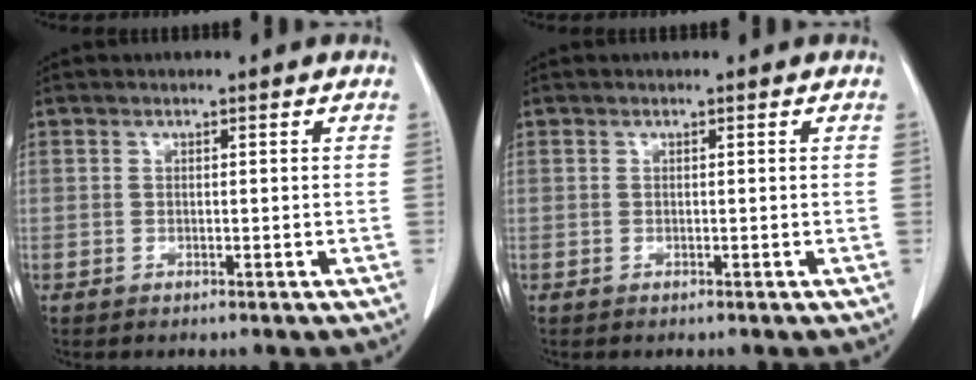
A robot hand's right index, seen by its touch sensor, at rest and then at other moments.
{"total": 0.0}